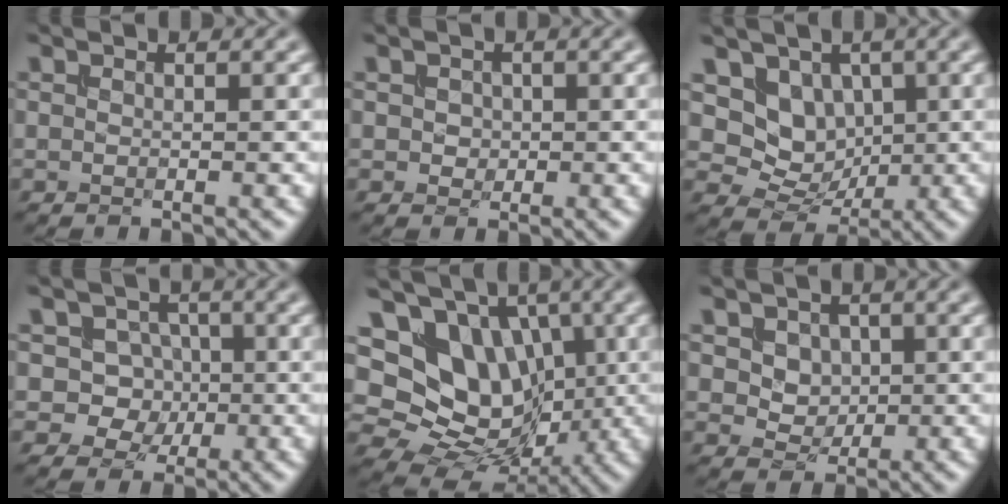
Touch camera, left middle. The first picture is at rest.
{"total": 1.0, "force": [0.0, 0.9, 0.4], "torque": [-0.010, -0.002, 0.002]}
{"total": 4.8, "force": [1.1, 4.0, 2.5], "torque": [-0.039, -0.013, 0.013]}
{"total": 3.9, "force": [0.0, 3.5, 1.7], "torque": [-0.004, 0.004, -0.019]}
{"total": 13.2, "force": [3.0, 10.6, 7.4], "torque": [-0.144, 0.034, 0.033]}
{"total": 2.9, "force": [1.0, 2.3, 1.5], "torque": [-0.043, -0.010, 0.036]}